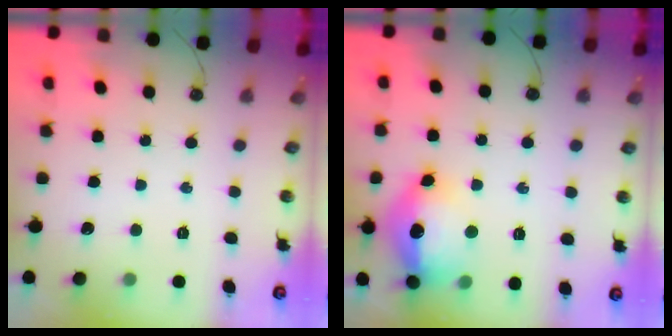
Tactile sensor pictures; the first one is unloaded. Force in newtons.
{"total": 16.2, "press": 16.1, "slide": 1.5}